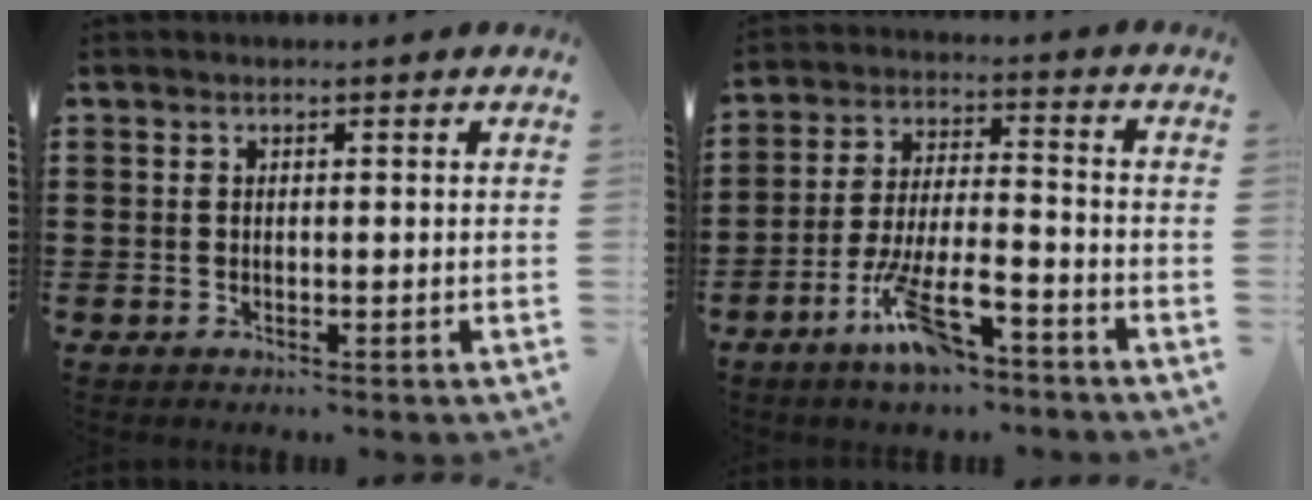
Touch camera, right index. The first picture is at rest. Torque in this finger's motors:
{"motor_torque": [1.17, -0.97, 0.76, 0.21]}